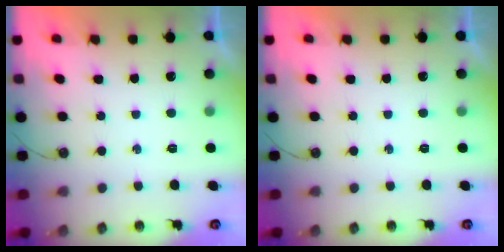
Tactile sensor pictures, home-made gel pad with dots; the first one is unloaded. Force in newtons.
{"total": 0.0}